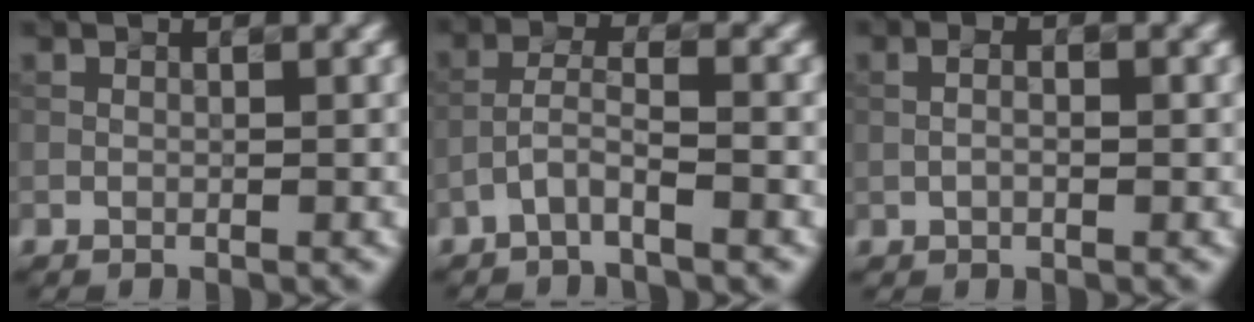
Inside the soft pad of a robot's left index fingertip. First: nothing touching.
{"total": 2.5, "force": [-1.7, 0.5, 1.8], "torque": [-0.044, 0.013, -0.036]}
{"total": 1.2, "force": [-0.1, 0.5, 1.1], "torque": [-0.012, -0.003, -0.005]}